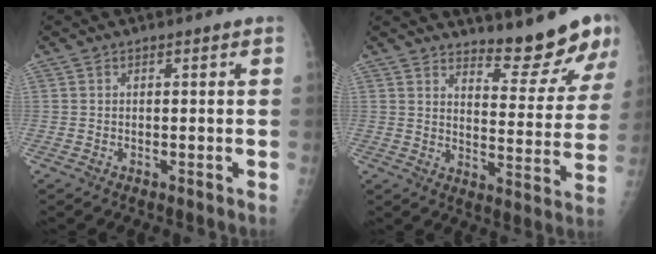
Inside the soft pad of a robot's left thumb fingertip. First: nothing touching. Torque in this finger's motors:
{"motor_torque": [0.24, 0.19, 0.17, -0.18, 0.13]}